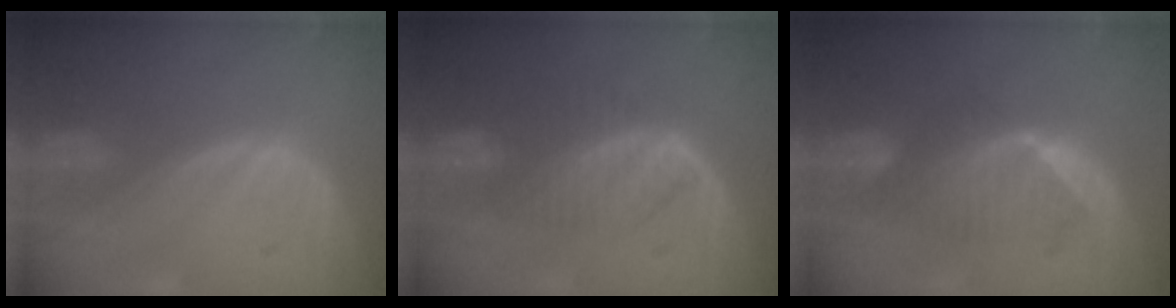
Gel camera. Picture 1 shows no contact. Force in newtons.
{"total": 6.7, "press": 6.0, "slide": 2.9}
{"total": 6.7, "press": 6.4, "slide": 2.1}